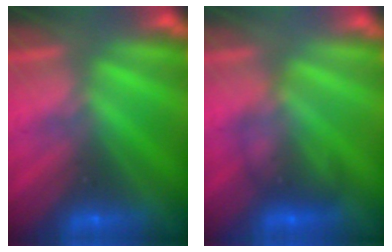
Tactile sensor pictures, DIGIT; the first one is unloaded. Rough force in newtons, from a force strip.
{"total": 1.7}